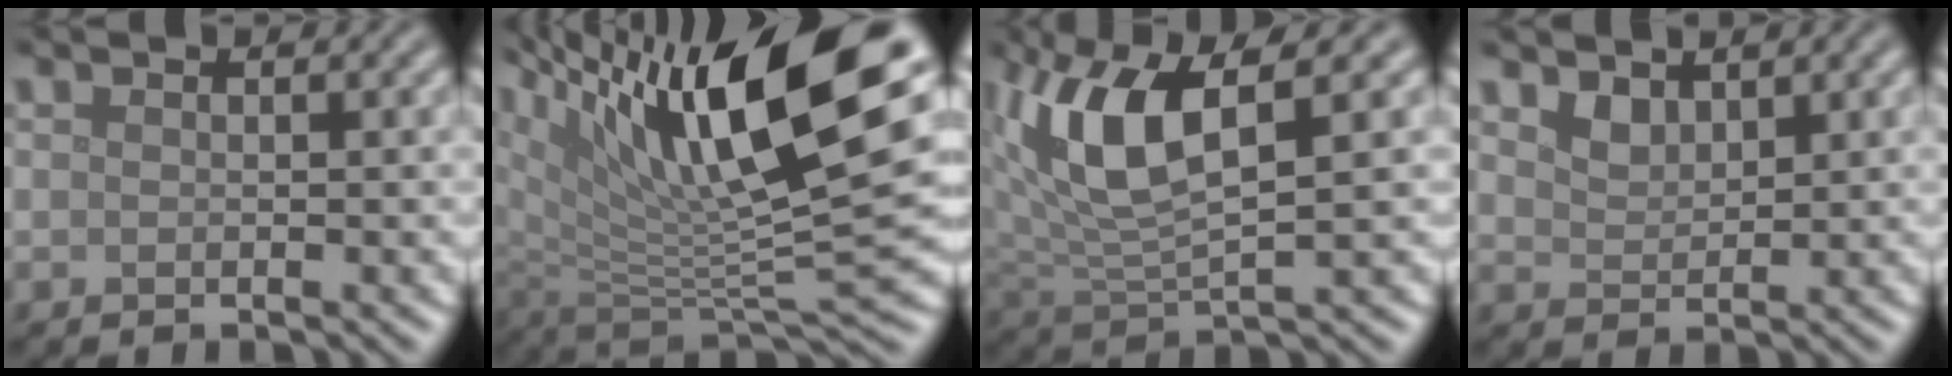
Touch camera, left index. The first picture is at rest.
{"total": 15.5, "force": [8.0, 4.7, 12.4], "torque": [-0.220, 0.010, 0.147]}
{"total": 7.5, "force": [2.6, 2.7, 6.5], "torque": [-0.145, 0.003, 0.049]}
{"total": 1.7, "force": [1.4, 0.8, 0.6], "torque": [-0.016, -0.004, 0.032]}